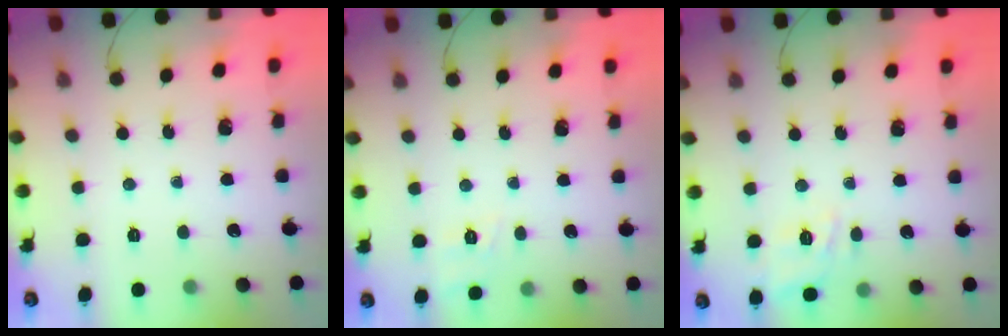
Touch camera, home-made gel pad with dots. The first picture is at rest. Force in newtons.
{"total": 7.3, "press": 7.2, "slide": 1.6}
{"total": 3.5, "press": 3.2, "slide": 1.4}